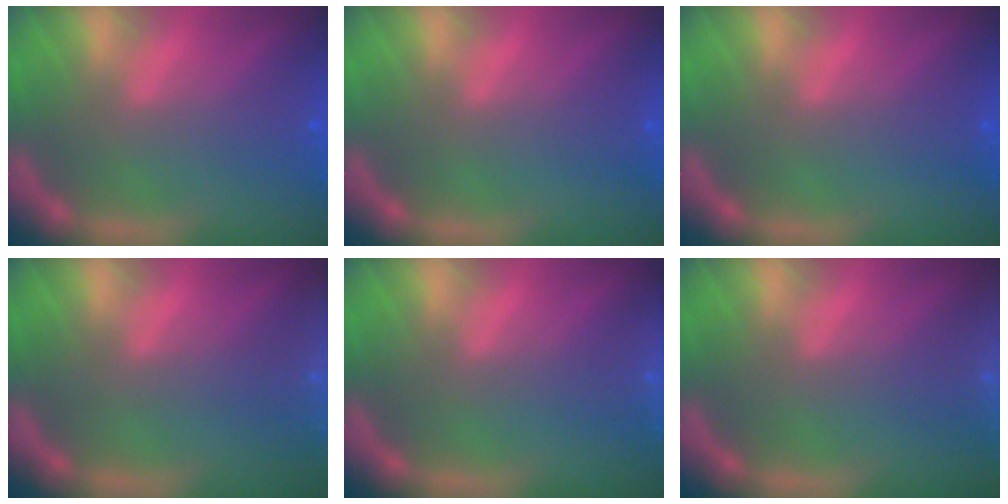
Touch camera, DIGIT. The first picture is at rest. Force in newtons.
{"total": 0.0}
{"total": 0.0}
{"total": 6.0}
{"total": 2.4}
{"total": 7.9}